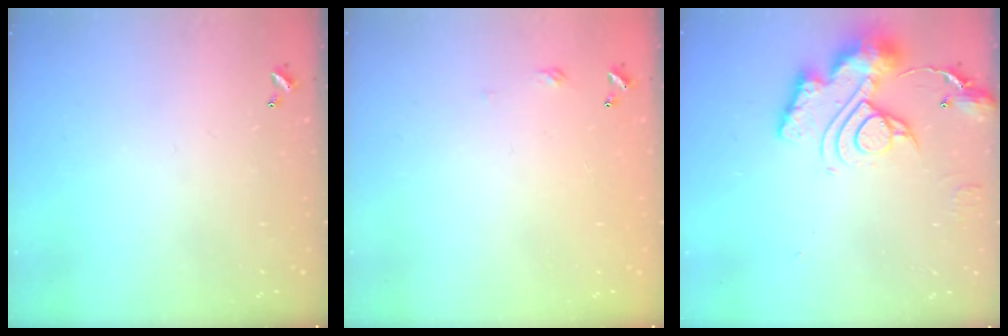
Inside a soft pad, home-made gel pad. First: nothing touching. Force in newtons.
{"total": 2.7, "press": 2.6, "slide": 0.4}
{"total": 15.0, "press": 14.9, "slide": 1.6}